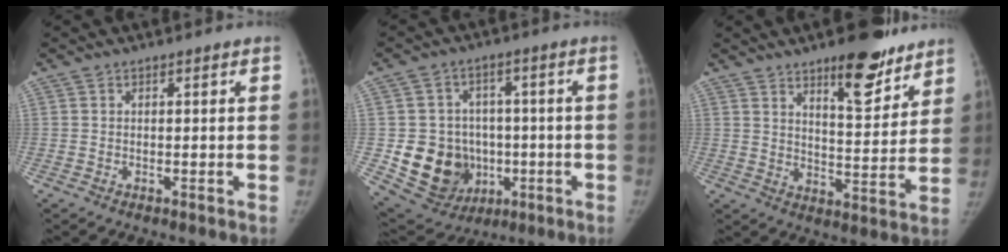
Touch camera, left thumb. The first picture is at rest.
{"total": 14.3, "force": [-2.6, 12.6, 6.3], "torque": [-0.077, 0.014, -0.020]}
{"total": 13.3, "force": [9.2, 4.6, 8.4], "torque": [-0.081, -0.062, 0.138]}